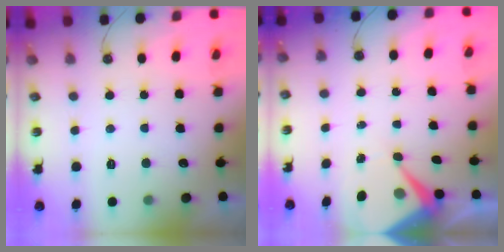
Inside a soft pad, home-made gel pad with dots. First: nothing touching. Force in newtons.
{"total": 6.9, "press": 6.9, "slide": 0.4}